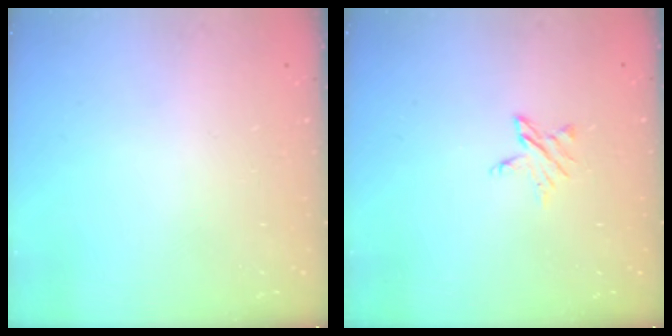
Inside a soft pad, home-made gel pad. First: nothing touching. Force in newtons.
{"total": 3.8, "press": 3.7, "slide": 0.4}